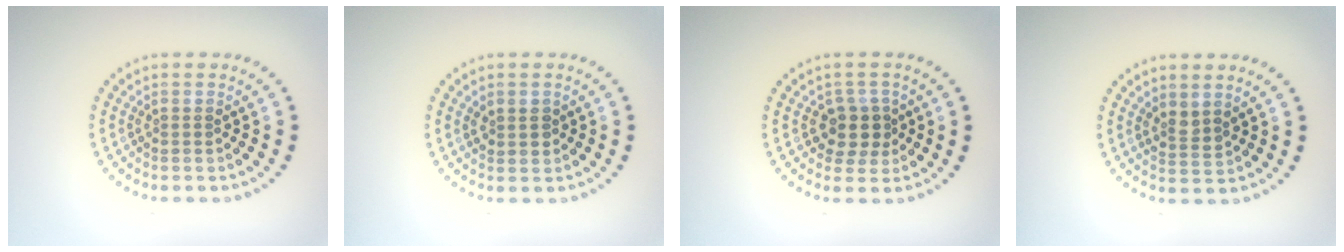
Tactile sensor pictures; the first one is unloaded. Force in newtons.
{"total": 1.6, "press": 1.5, "slide": 0.5}
{"total": 2.5, "press": 2.3, "slide": 1.1}
{"total": 1.6, "press": 1.3, "slide": 0.9}